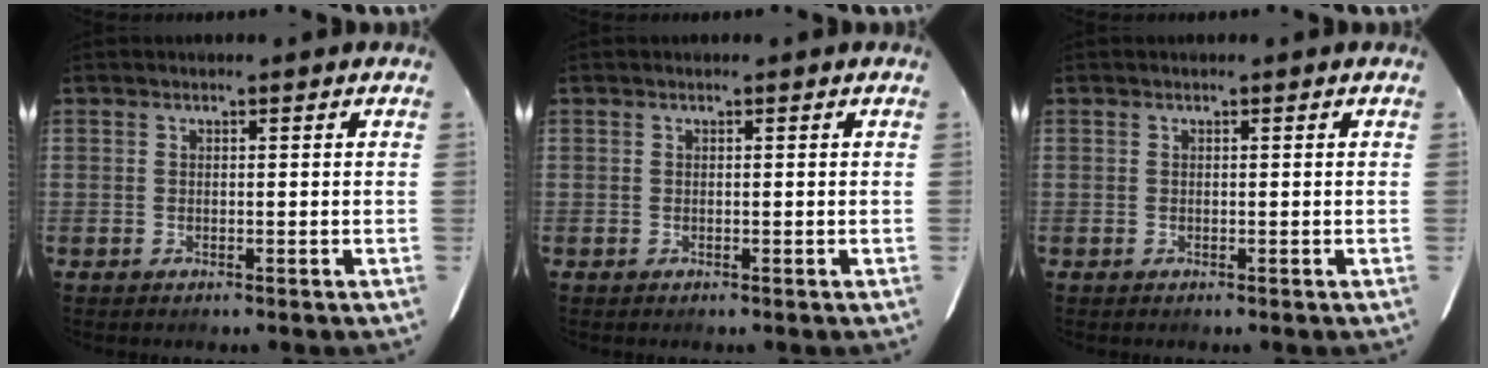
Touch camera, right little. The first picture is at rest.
{"total": 0.0}
{"total": 0.0}